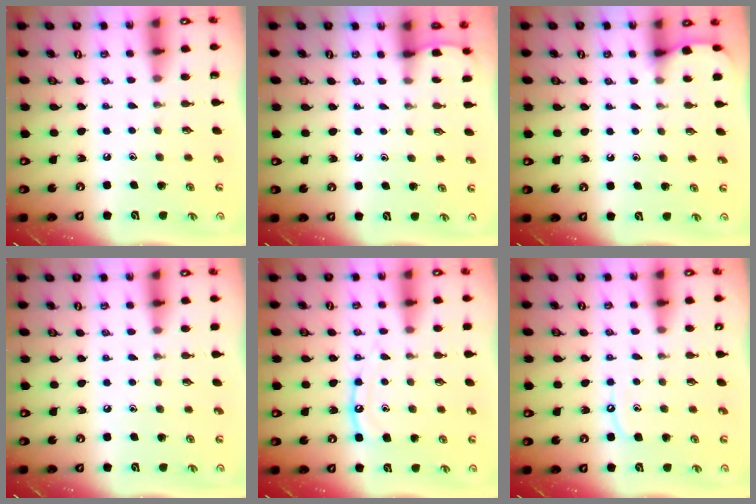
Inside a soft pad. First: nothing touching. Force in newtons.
{"total": 0.9, "press": 0.9, "slide": 0.1}
{"total": 2.6, "press": 2.6, "slide": 0.2}
{"total": 0.0}
{"total": 9.6, "press": 9.6, "slide": 0.8}
{"total": 6.8, "press": 6.7, "slide": 0.7}